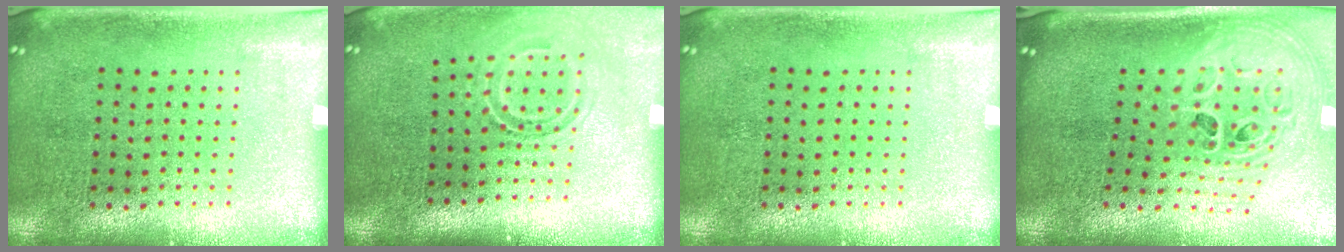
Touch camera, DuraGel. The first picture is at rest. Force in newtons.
{"total": 1.7, "press": 1.1, "slide": 1.3}
{"total": 0.0}
{"total": 2.9, "press": 2.0, "slide": 2.0}